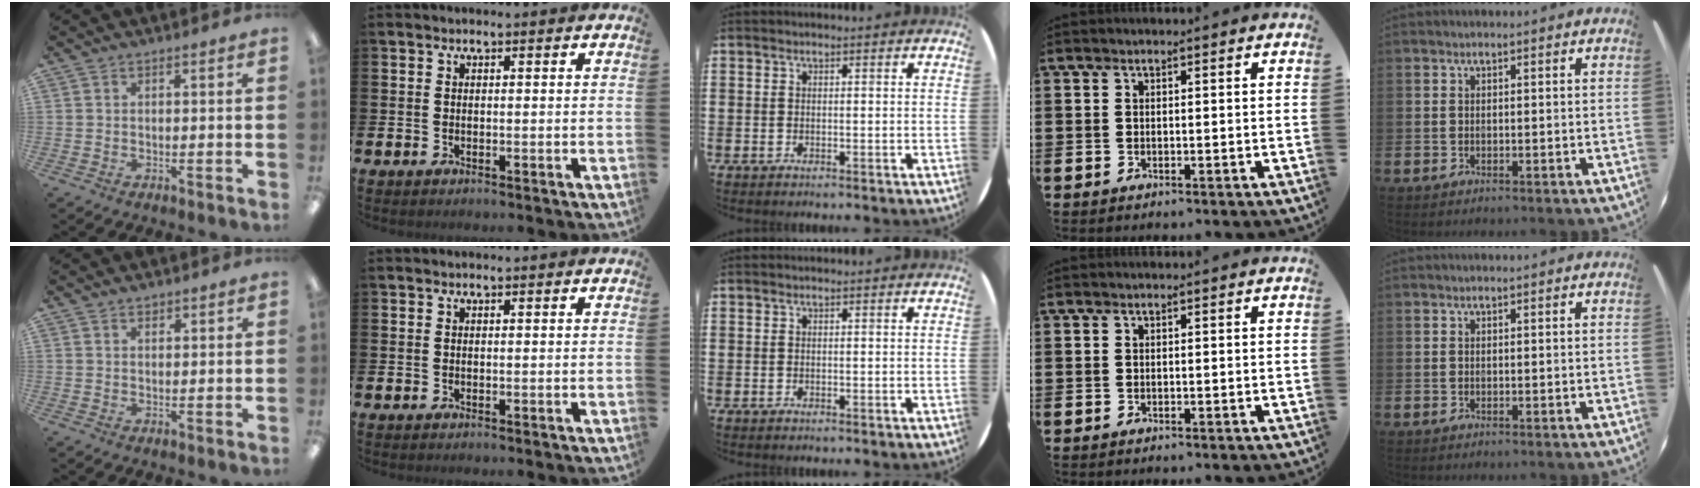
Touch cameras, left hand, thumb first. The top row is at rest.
{"thumb": {"total": 1.0, "force": [0.9, 0.5, 0.3], "torque": [0.002, -0.003, 0.015]}}